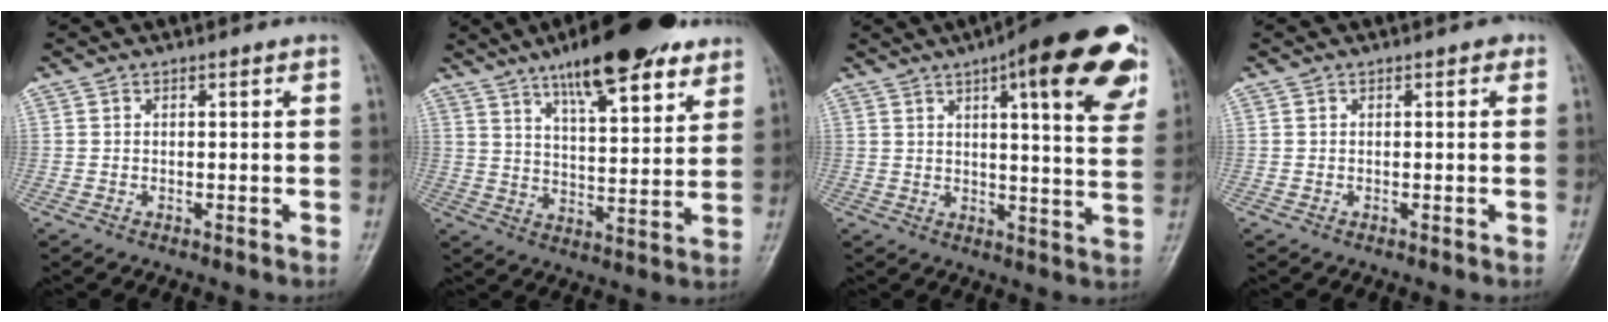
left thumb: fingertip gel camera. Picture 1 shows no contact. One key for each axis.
{"total": 18.6, "fx": 12.3, "fy": 5.4, "fz": 12.9, "tx": -0.164, "ty": -0.048, "tz": 0.190}
{"total": 21.1, "fx": 10.7, "fy": 5.4, "fz": 17.4, "tx": -0.206, "ty": -0.027, "tz": 0.129}
{"total": 0.6, "fx": 0.2, "fy": 0.4, "fz": 0.4, "tx": 0.003, "ty": 0.002, "tz": -0.003}